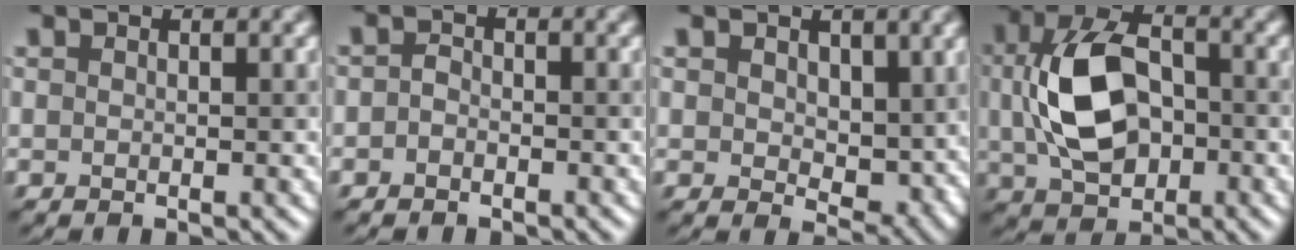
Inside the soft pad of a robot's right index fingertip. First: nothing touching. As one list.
[{"total": 0.9, "force": [-0.7, 0.5, -0.1], "torque": [-0.008, 0.001, -0.014]}, {"total": 3.5, "force": [0.9, 2.5, 2.3], "torque": [-0.038, -0.013, 0.023]}, {"total": 8.4, "force": [0.0, 5.7, 6.2], "torque": [-0.144, 0.002, 0.005]}]